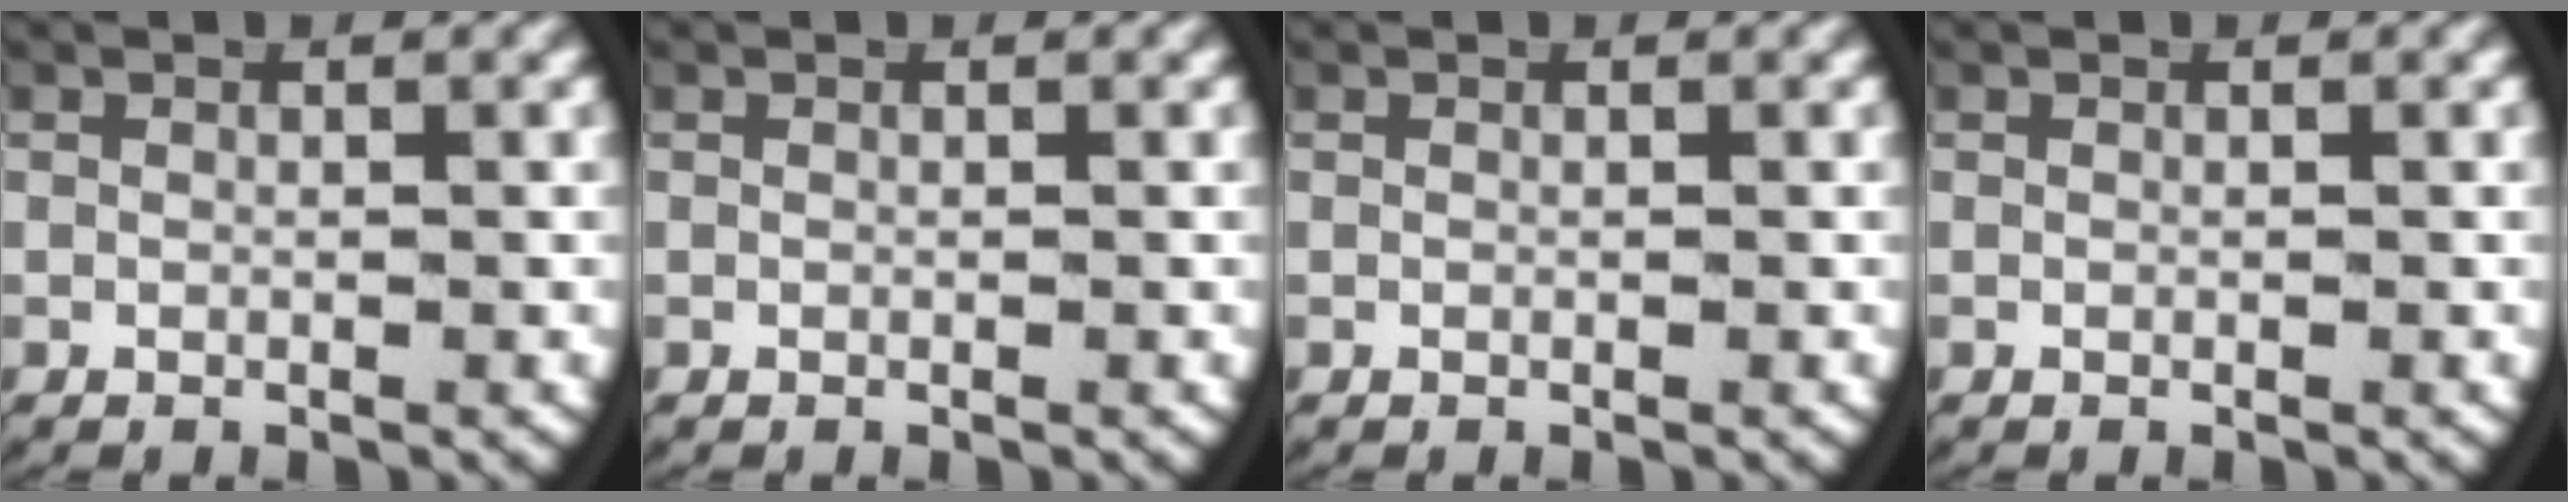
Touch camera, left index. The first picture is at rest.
{"total": 0.0}
{"total": 0.0}
{"total": 0.0}